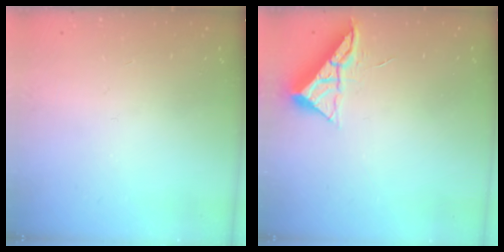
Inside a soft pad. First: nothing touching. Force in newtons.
{"total": 6.9, "press": 6.9, "slide": 0.5}